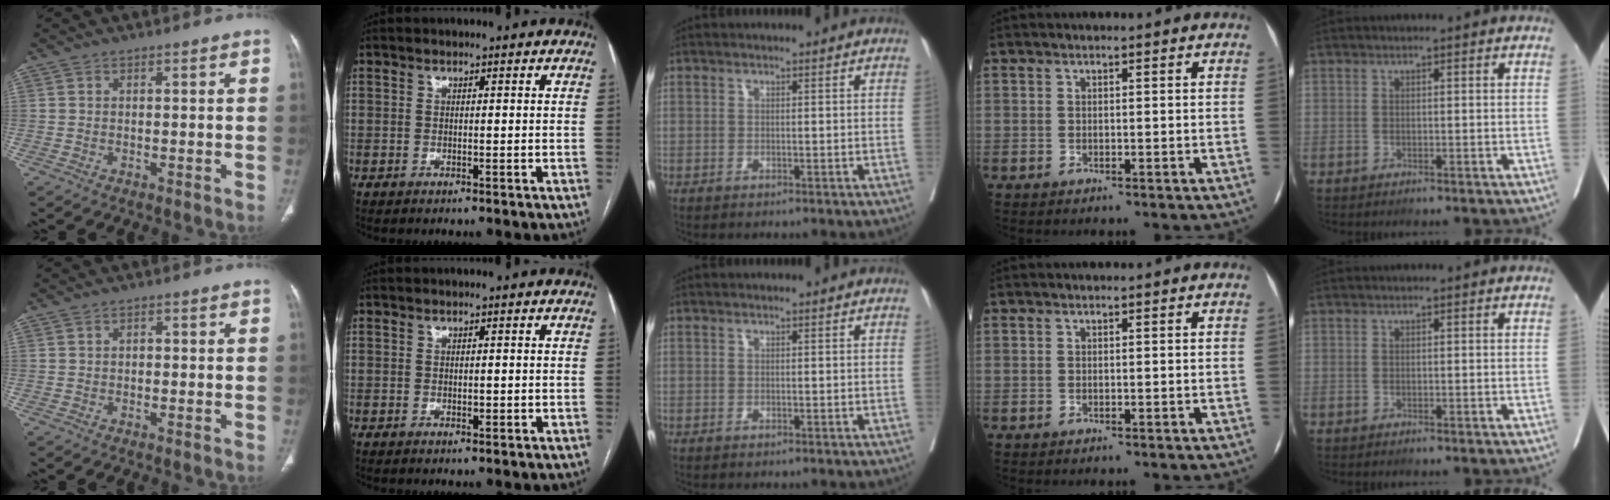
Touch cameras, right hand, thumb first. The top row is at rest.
{"thumb": {"total": 0.8, "force": [-0.1, 0.6, 0.5], "torque": [0.001, 0.004, -0.005]}, "index": {"total": 0.9, "force": [-0.1, 0.5, 0.8], "torque": [-0.011, -0.001, 0.002]}}